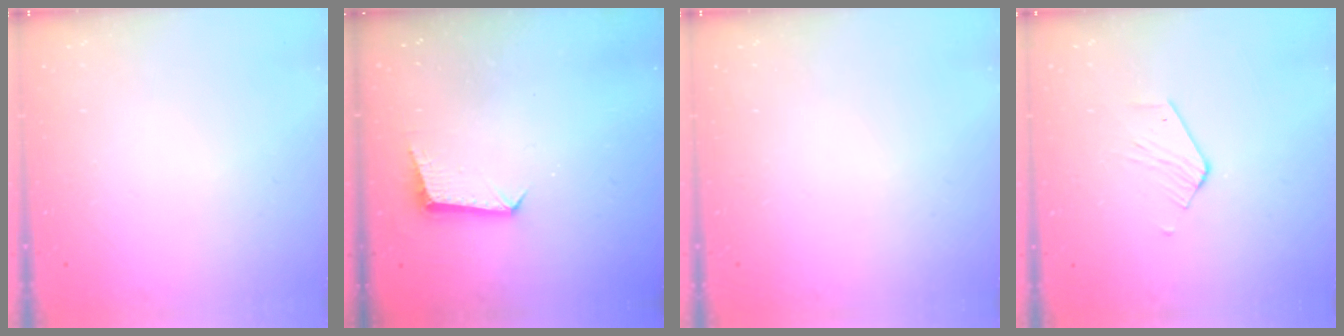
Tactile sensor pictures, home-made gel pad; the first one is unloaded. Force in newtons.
{"total": 7.1, "press": 7.1, "slide": 0.5}
{"total": 0.0}
{"total": 2.5, "press": 2.5, "slide": 0.2}